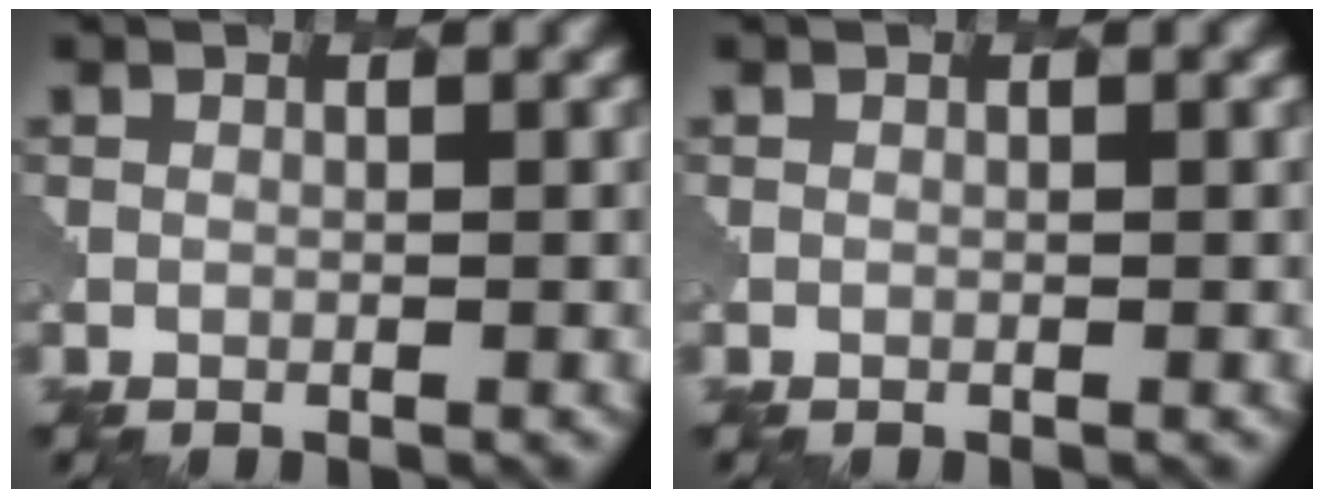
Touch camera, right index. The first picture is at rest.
{"total": 0.0}